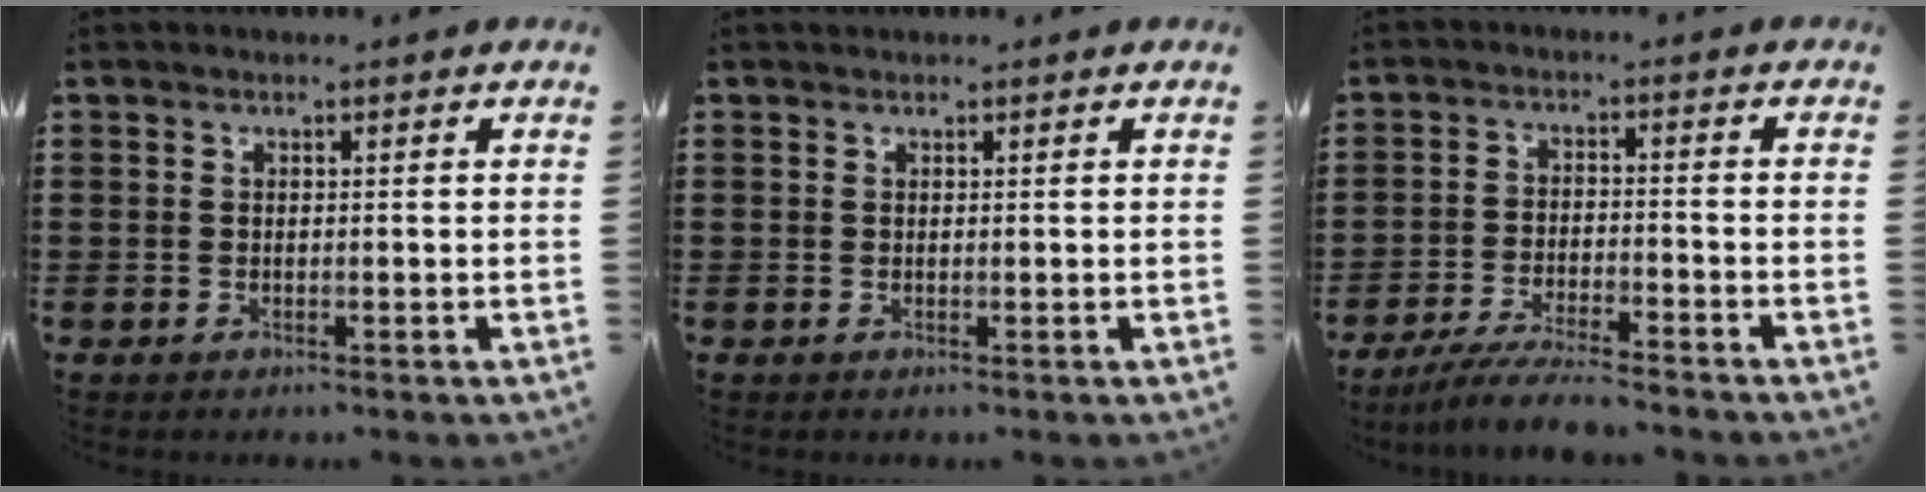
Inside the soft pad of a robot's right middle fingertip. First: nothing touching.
{"total": 0.0}
{"total": 5.5, "force": [-5.0, 0.2, 2.1], "torque": [-0.047, -0.009, -0.098]}